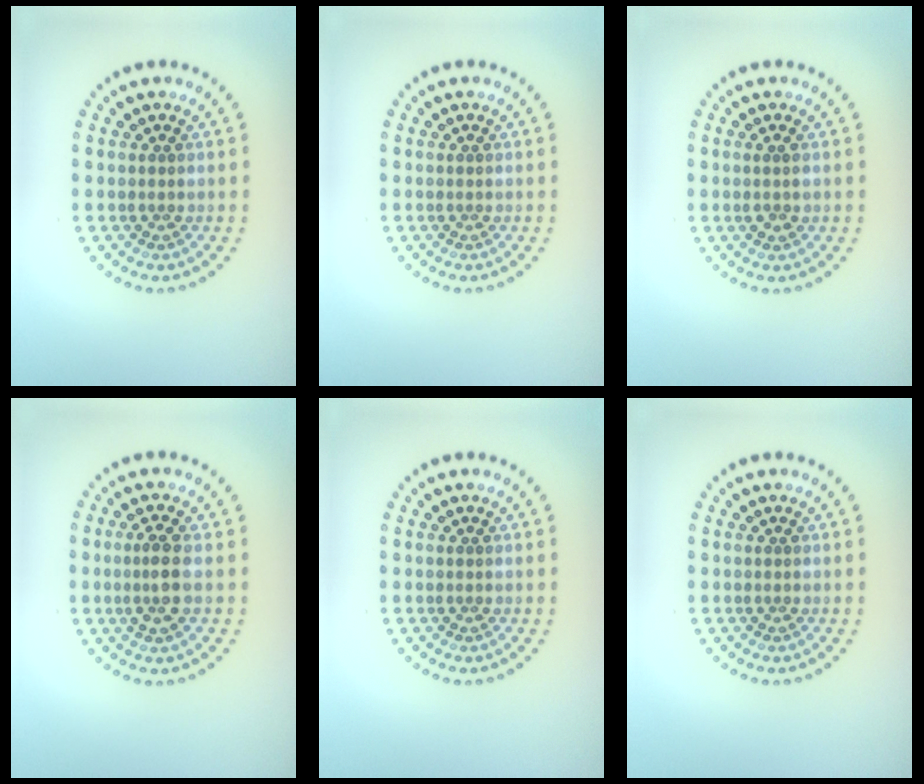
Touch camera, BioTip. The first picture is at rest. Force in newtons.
{"total": 0.0}
{"total": 1.0, "press": 0.9, "slide": 0.4}
{"total": 2.4, "press": 2.2, "slide": 1.0}
{"total": 0.0}
{"total": 0.0}